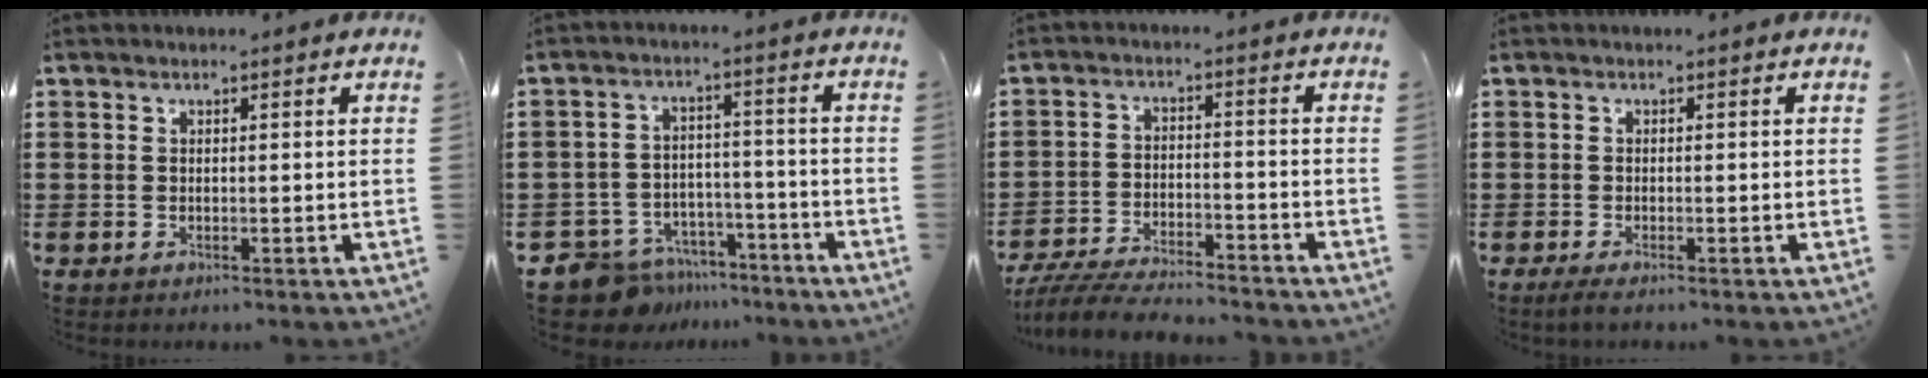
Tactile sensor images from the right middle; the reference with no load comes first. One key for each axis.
{"total": 8.1, "fx": -7.8, "fy": 2.3, "fz": 1.0, "tx": -0.036, "ty": 0.018, "tz": -0.158}
{"total": 6.4, "fx": -6.1, "fy": 0.6, "fz": 1.8, "tx": -0.034, "ty": 0.003, "tz": -0.119}
{"total": 1.0, "fx": -0.6, "fy": 0.1, "fz": 0.8, "tx": -0.013, "ty": -0.004, "tz": -0.010}